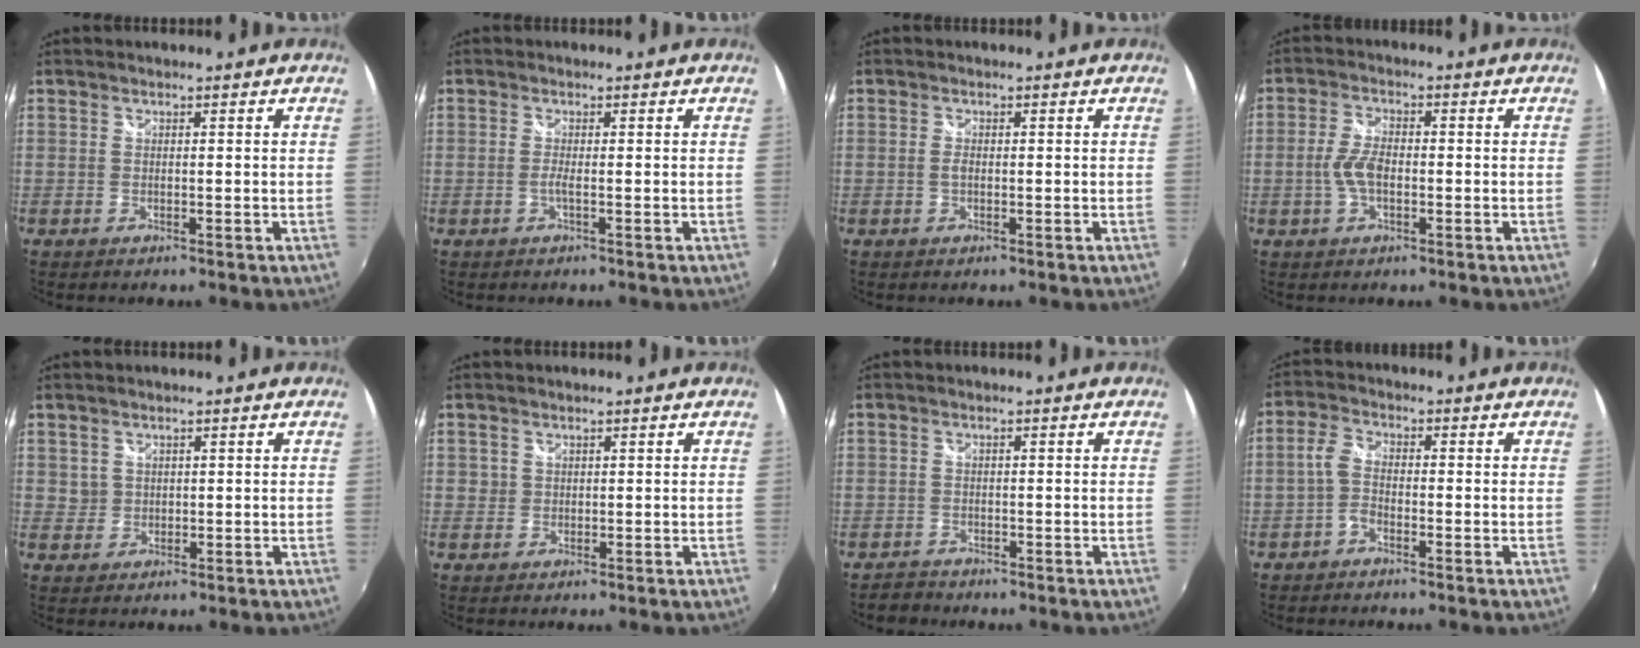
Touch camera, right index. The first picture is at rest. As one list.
[{"total": 1.1, "force": [-0.5, -0.3, 1.0], "torque": [-0.020, -0.002, -0.011]}, {"total": 1.0, "force": [-0.2, 0.5, 0.8], "torque": [-0.017, 0.000, -0.006]}, {"total": 5.0, "force": [-1.2, 2.5, 4.2], "torque": [-0.091, 0.005, -0.022]}, {"total": 1.8, "force": [0.7, 1.6, 0.0], "torque": [0.007, 0.006, 0.012]}, {"total": 1.1, "force": [0.2, 1.1, 0.1], "torque": [0.000, 0.001, 0.001]}, {"total": 2.4, "force": [-2.1, 1.1, -0.2], "torque": [-0.008, 0.003, -0.038]}, {"total": 3.2, "force": [-1.8, 1.6, 2.2], "torque": [-0.054, 0.011, -0.037]}]